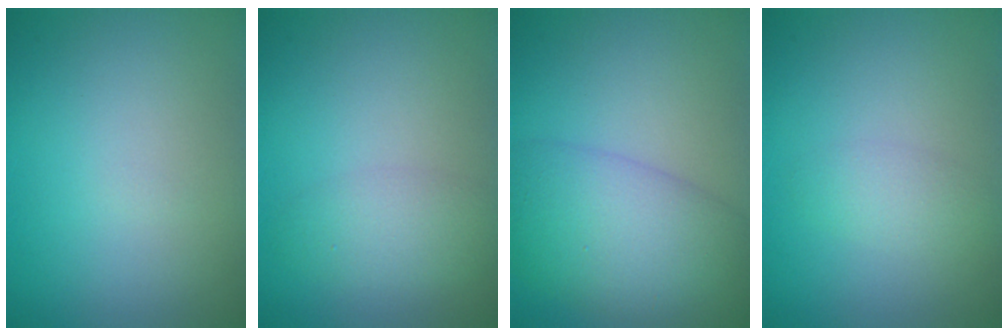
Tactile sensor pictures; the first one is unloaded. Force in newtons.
{"total": 2.6, "press": 2.6, "slide": 0.2}
{"total": 7.9, "press": 7.9, "slide": 0.2}
{"total": 1.9, "press": 1.9, "slide": 0.1}